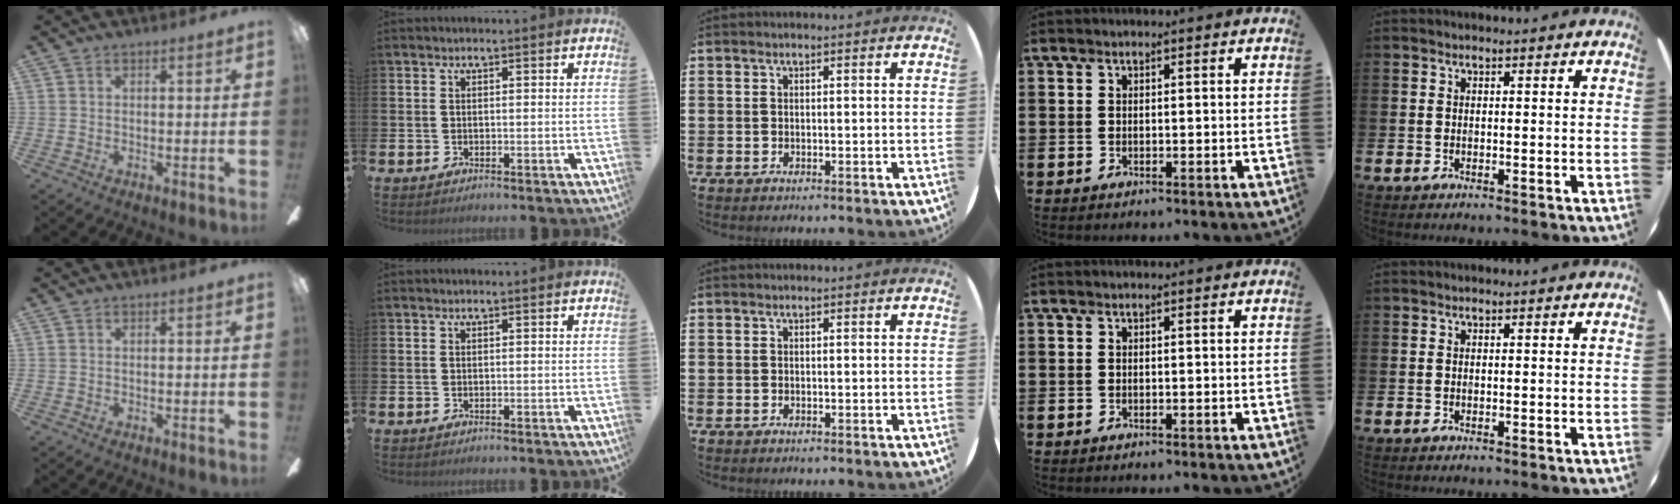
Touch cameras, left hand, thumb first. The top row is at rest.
{}